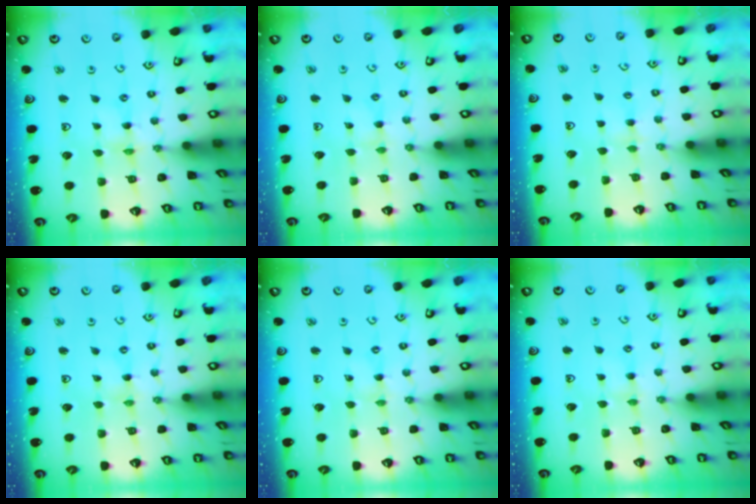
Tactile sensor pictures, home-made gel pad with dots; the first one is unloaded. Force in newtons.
{"total": 1.2, "press": 1.2, "slide": 0.2}
{"total": 2.8, "press": 2.8, "slide": 0.4}
{"total": 0.0}
{"total": 0.0}
{"total": 2.2, "press": 2.2, "slide": 0.4}